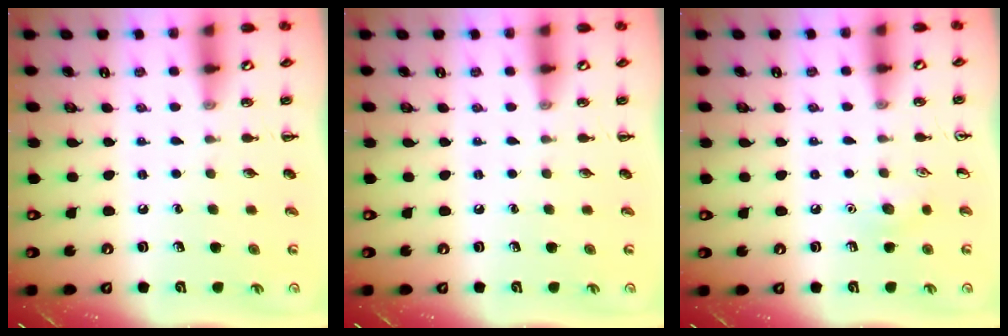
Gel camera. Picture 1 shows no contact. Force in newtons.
{"total": 0.0}
{"total": 6.3, "press": 6.0, "slide": 1.8}